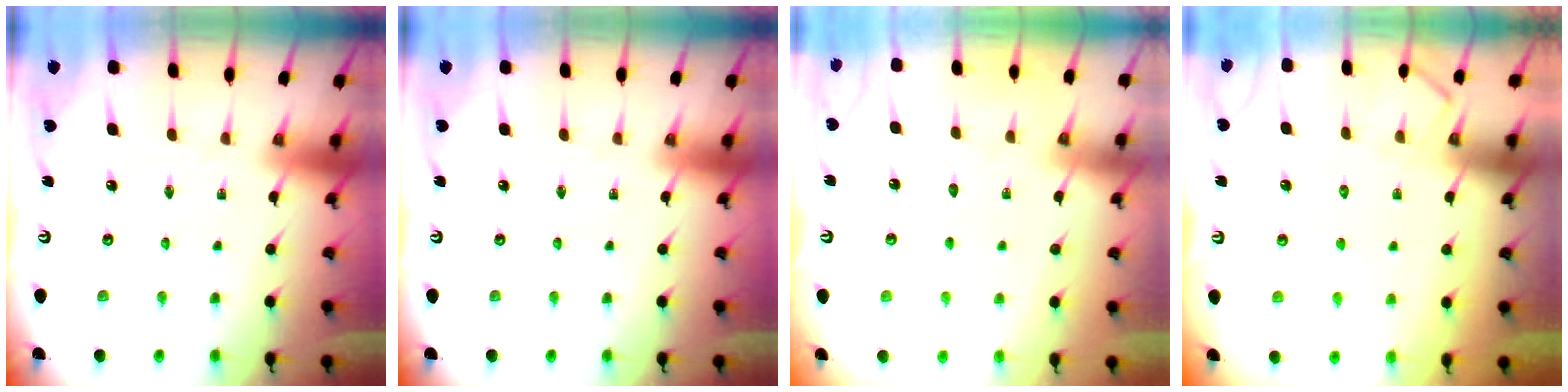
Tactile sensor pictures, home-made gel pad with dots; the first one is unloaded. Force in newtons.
{"total": 0.0}
{"total": 2.3, "press": 2.3, "slide": 0.3}
{"total": 6.1, "press": 6.1, "slide": 0.7}